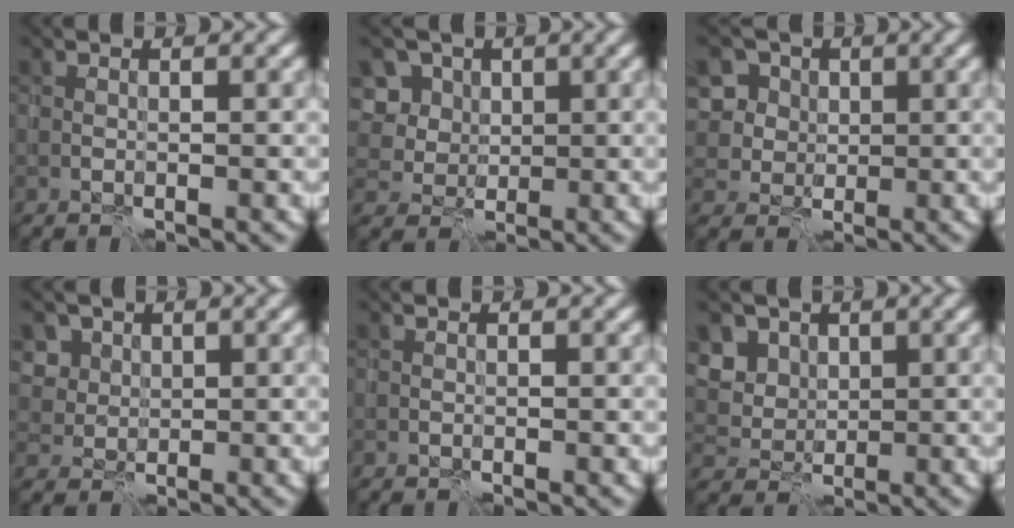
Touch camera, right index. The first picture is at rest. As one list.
[{"total": 7.8, "force": [3.1, 6.4, 3.1], "torque": [-0.067, 0.019, 0.038]}, {"total": 7.7, "force": [2.8, 6.5, 2.8], "torque": [-0.059, 0.017, 0.033]}, {"total": 4.1, "force": [2.3, 3.2, 1.2], "torque": [-0.043, -0.002, 0.055]}, {"total": 0.0}, {"total": 4.5, "force": [2.2, 3.6, 1.6], "torque": [-0.051, -0.003, 0.052]}]